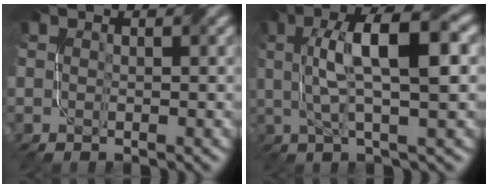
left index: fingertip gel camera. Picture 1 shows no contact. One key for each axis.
{"total": 9.0, "fx": 1.9, "fy": 2.4, "fz": 8.5, "tx": -0.143, "ty": 0.014, "tz": 0.031}